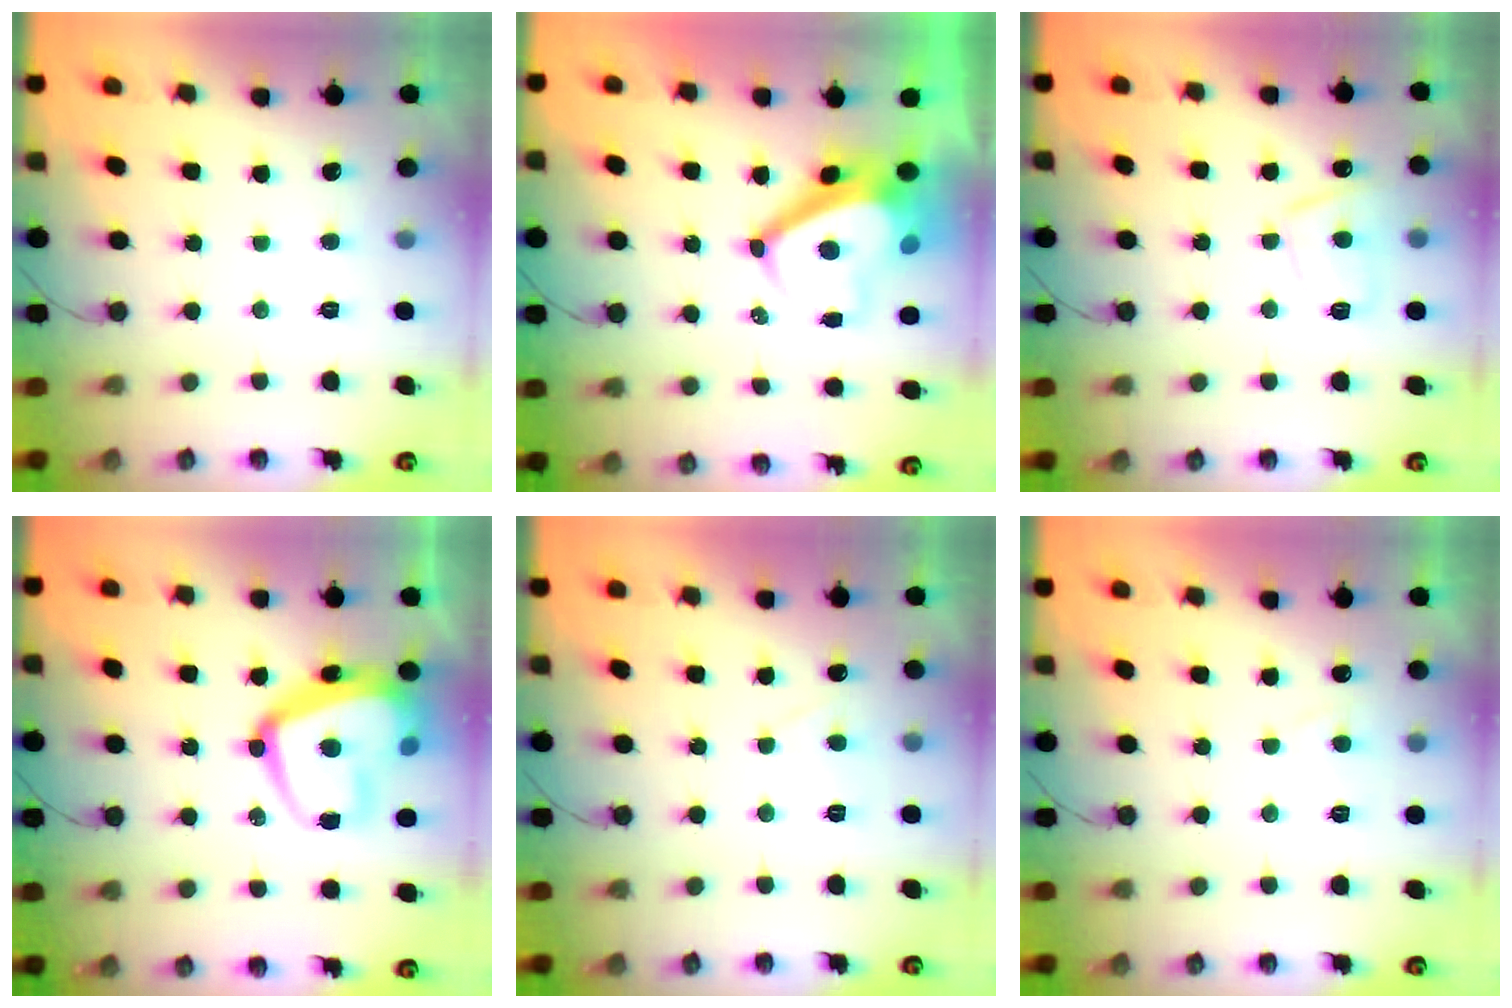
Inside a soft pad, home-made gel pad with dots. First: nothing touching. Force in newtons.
{"total": 6.7, "press": 6.6, "slide": 0.9}
{"total": 8.1, "press": 8.0, "slide": 1.1}
{"total": 21.3, "press": 21.2, "slide": 1.6}
{"total": 2.6, "press": 2.5, "slide": 0.8}
{"total": 2.9, "press": 2.8, "slide": 0.6}